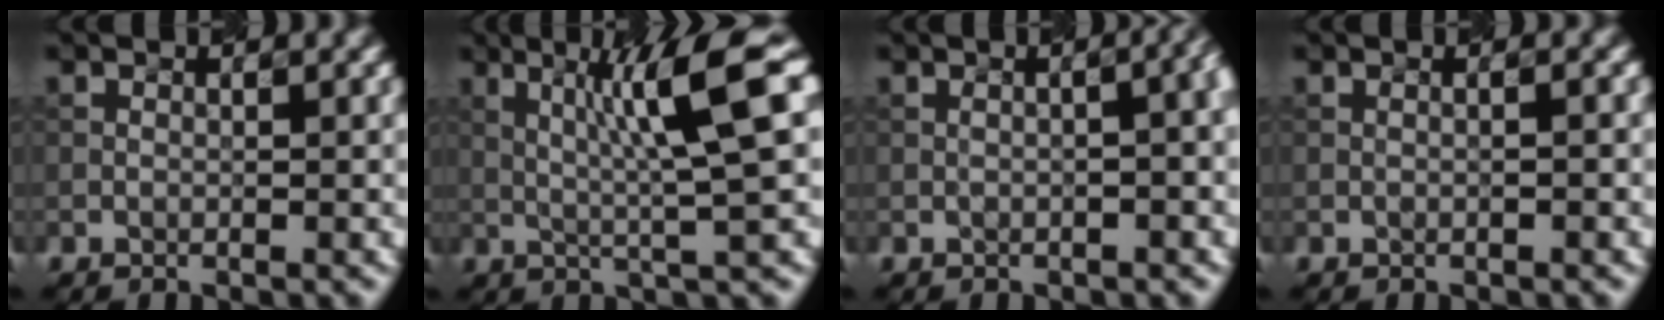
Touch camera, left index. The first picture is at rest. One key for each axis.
{"total": 7.3, "fx": 1.3, "fy": 0.3, "fz": 7.1, "tx": -0.125, "ty": 0.015, "tz": 0.034}
{"total": 11.2, "fx": 2.2, "fy": 5.8, "fz": 9.3, "tx": -0.018, "ty": 0.057, "tz": -0.009}
{"total": 1.1, "fx": 0.1, "fy": 0.4, "fz": 1.0, "tx": -0.006, "ty": 0.000, "tz": -0.010}